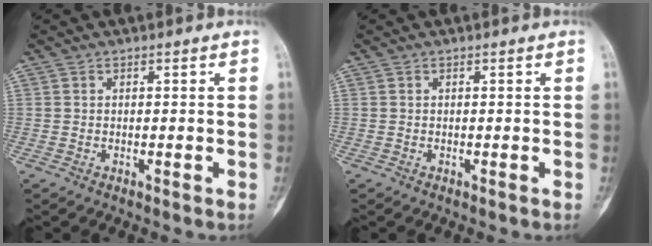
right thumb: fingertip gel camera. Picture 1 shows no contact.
{"total": 0.0}